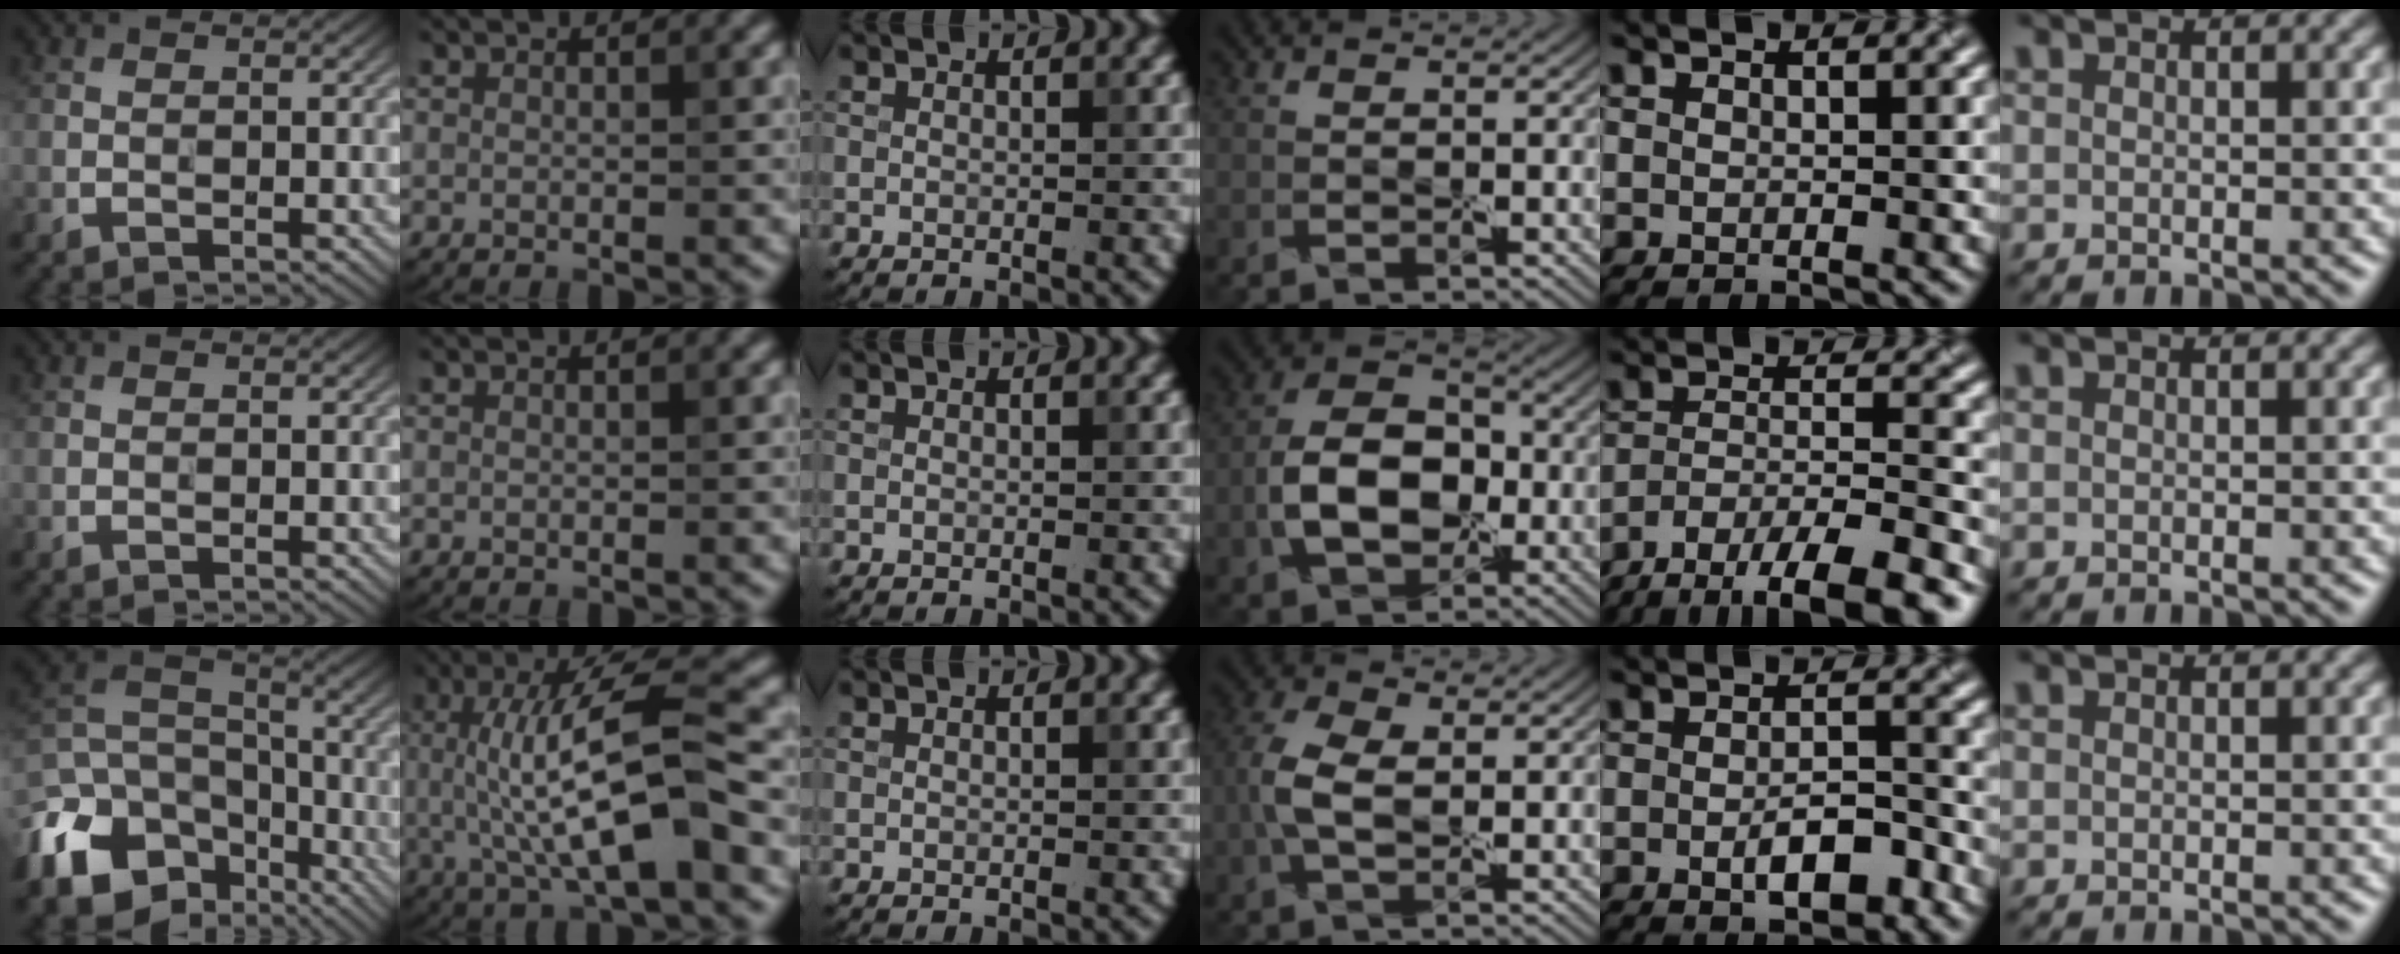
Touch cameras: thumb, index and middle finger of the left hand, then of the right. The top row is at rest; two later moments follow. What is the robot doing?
{"motion": "peel", "object": "shipping label"}